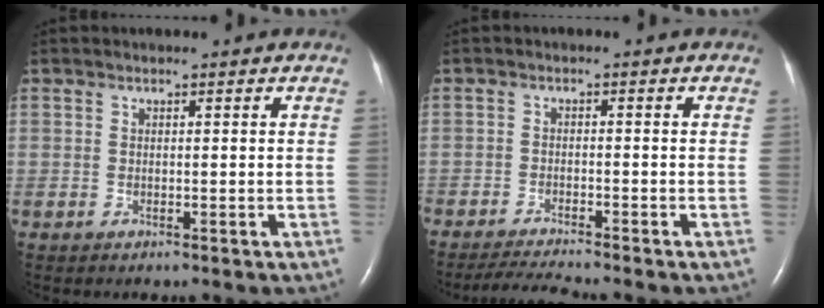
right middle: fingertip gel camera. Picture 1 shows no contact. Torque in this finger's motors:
{"motor_torque": [0.86, -0.89, 0.15, 0.07]}